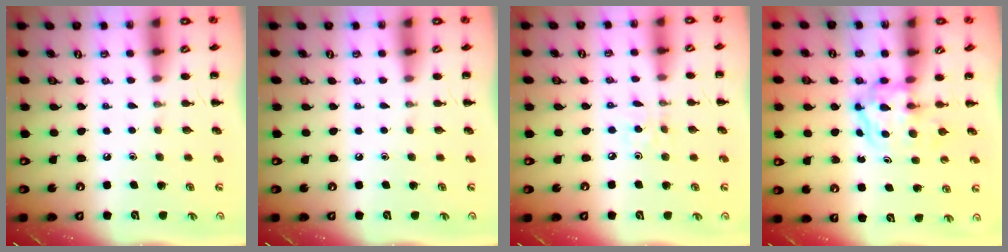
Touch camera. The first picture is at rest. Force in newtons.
{"total": 0.0}
{"total": 2.2, "press": 2.1, "slide": 0.6}
{"total": 3.9, "press": 3.9, "slide": 0.5}